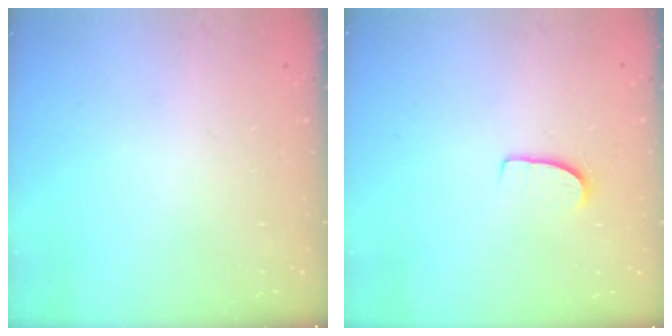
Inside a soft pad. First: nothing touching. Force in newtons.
{"total": 6.6, "press": 6.5, "slide": 0.4}